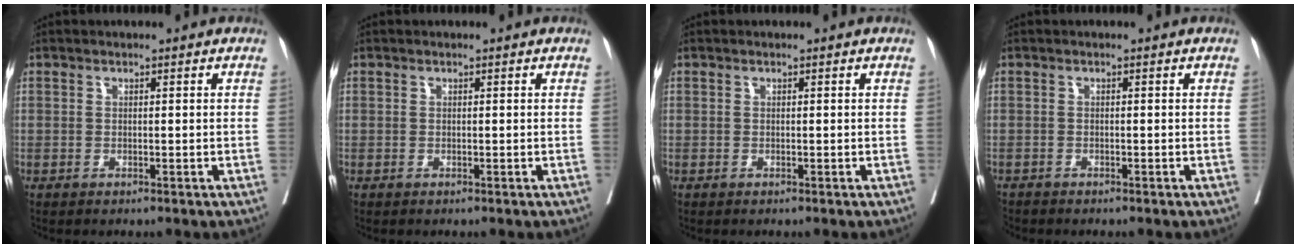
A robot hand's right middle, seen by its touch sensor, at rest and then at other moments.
{"total": 0.0}
{"total": 0.0}
{"total": 1.1, "force": [-1.1, 0.2, 0.0], "torque": [-0.006, -0.005, -0.023]}